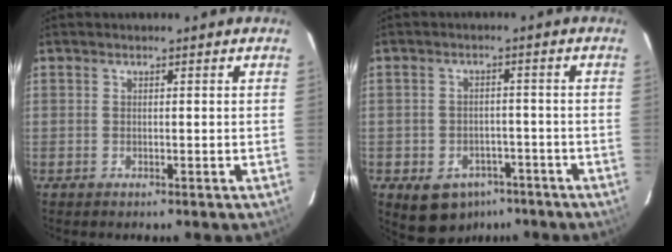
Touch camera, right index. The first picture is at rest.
{"total": 8.5, "force": [-4.9, 6.2, 2.9], "torque": [-0.062, 0.014, -0.048]}